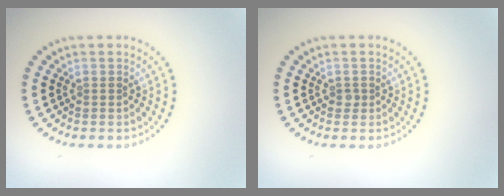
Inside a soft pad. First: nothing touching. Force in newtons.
{"total": 0.6, "press": 0.5, "slide": 0.4}